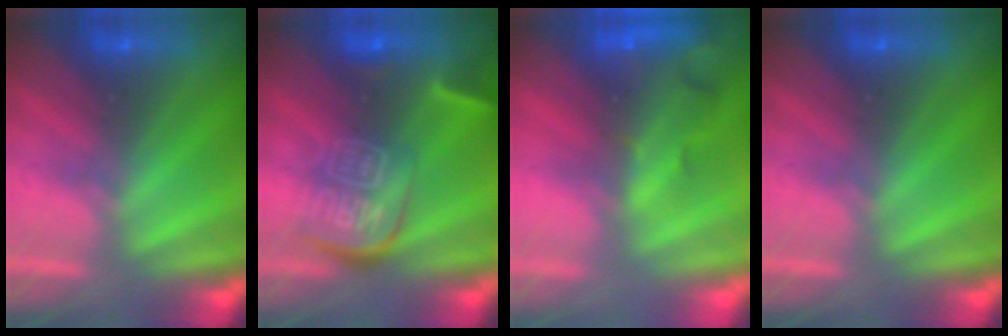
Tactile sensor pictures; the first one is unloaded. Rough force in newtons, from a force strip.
{"total": 7.1}
{"total": 7.1}
{"total": 0.0}